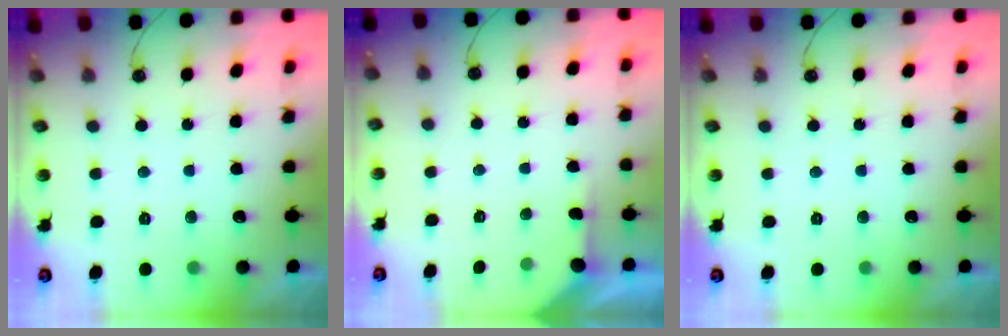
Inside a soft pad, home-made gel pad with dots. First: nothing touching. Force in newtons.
{"total": 1.5, "press": 1.5, "slide": 0.2}
{"total": 0.0}